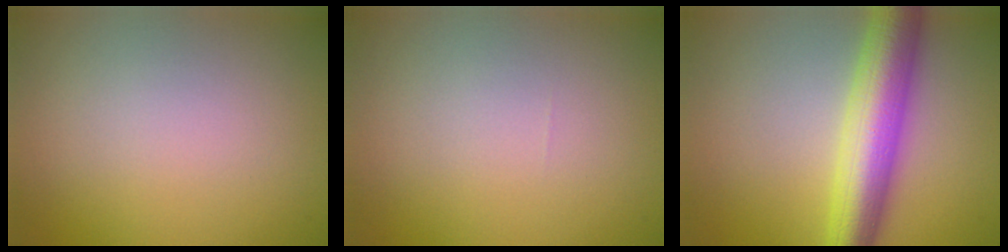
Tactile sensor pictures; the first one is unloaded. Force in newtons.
{"total": 0.0}
{"total": 7.6, "press": 7.6, "slide": 0.0}